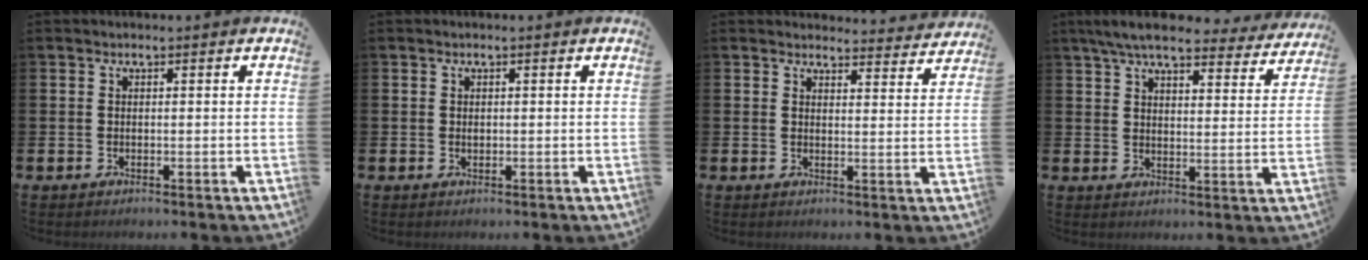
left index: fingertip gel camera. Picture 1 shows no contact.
{"total": 0.6, "force": [0.1, 0.4, 0.4], "torque": [-0.003, 0.001, 0.001]}
{"total": 3.5, "force": [3.5, 0.6, 0.0], "torque": [0.013, -0.030, 0.057]}
{"total": 7.2, "force": [6.5, 1.3, 2.8], "torque": [-0.067, -0.034, 0.114]}